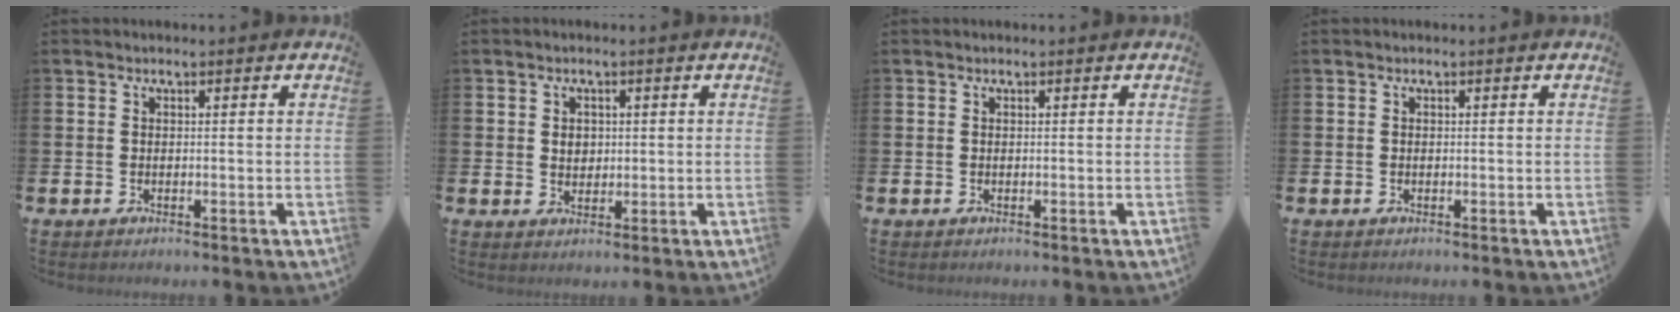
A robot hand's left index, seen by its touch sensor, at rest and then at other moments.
{"total": 1.9, "force": [0.8, 1.6, 0.8], "torque": [0.002, 0.001, 0.009]}
{"total": 0.0}
{"total": 0.0}